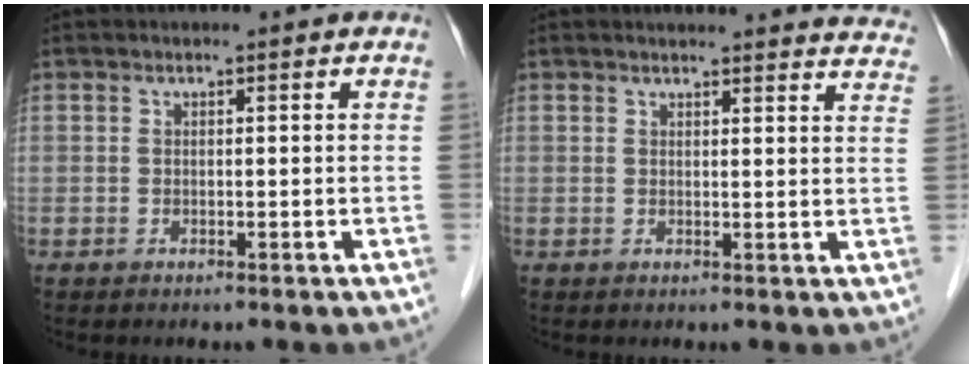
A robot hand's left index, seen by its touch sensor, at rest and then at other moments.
{"total": 15.3, "force": [15.0, 1.6, 2.6], "torque": [-0.009, -0.053, 0.141]}